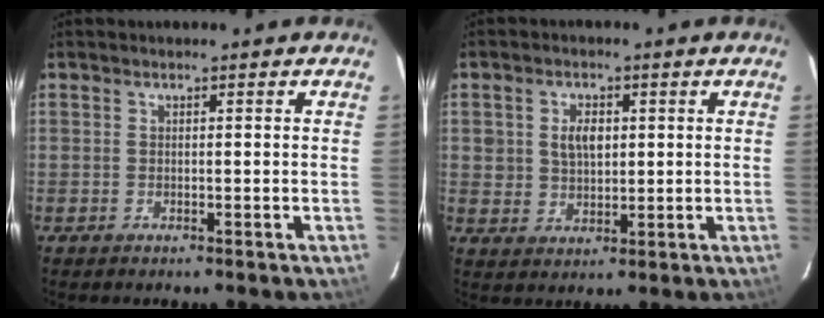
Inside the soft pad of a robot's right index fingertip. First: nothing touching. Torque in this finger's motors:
{"motor_torque": [0.13, 0.14, 0.09, 0.06]}